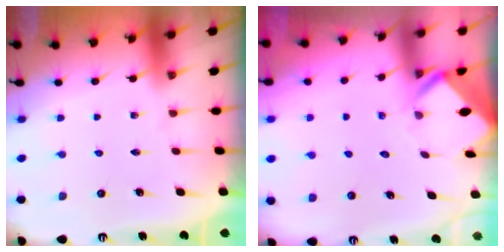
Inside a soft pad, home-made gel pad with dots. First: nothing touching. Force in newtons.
{"total": 2.8, "press": 2.8, "slide": 0.2}